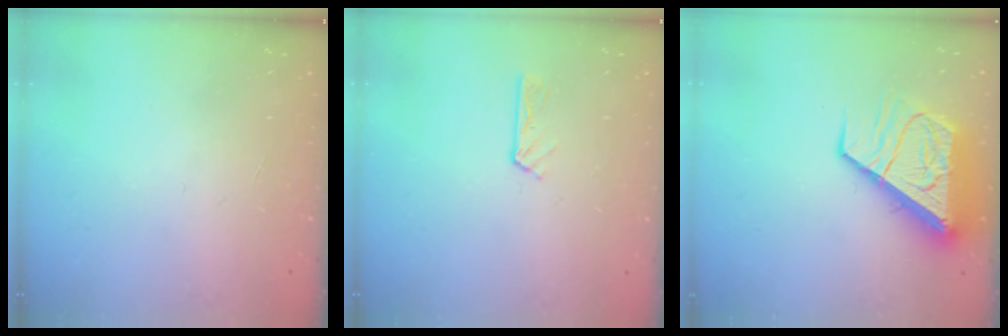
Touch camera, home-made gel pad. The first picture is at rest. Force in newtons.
{"total": 2.6, "press": 2.6, "slide": 0.2}
{"total": 12.1, "press": 12.0, "slide": 1.2}